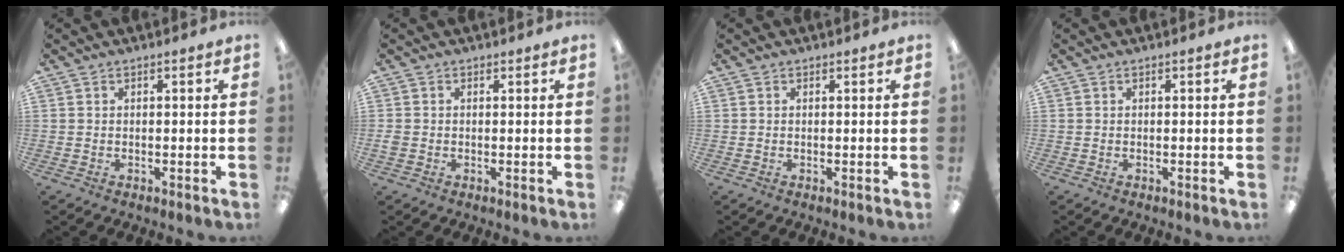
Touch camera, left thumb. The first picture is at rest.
{"total": 1.5, "force": [-0.2, 1.4, 0.6], "torque": [-0.010, 0.004, -0.003]}
{"total": 0.0}
{"total": 0.0}